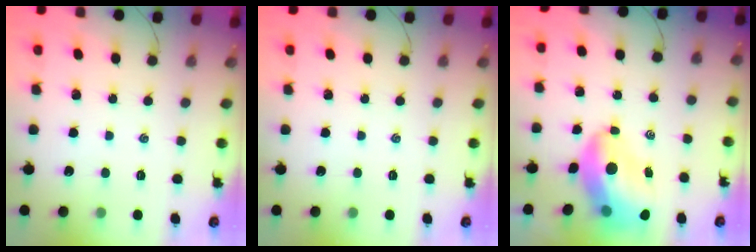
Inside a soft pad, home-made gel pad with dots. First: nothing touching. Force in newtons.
{"total": 0.0}
{"total": 10.3, "press": 9.8, "slide": 3.1}